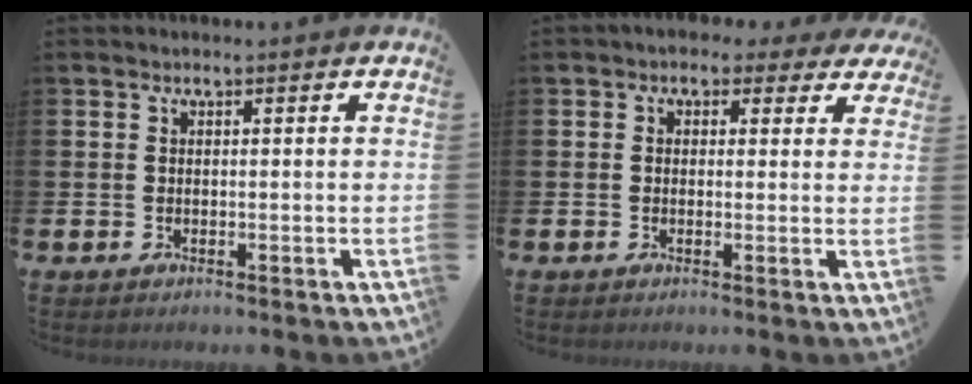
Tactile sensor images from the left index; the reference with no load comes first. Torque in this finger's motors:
{"motor_torque": [1.05, -1.09, 0.08, 0.02]}